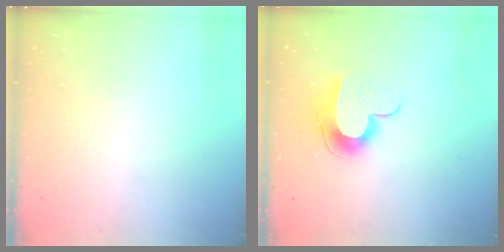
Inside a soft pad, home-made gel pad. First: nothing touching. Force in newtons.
{"total": 10.2, "press": 10.2, "slide": 0.1}